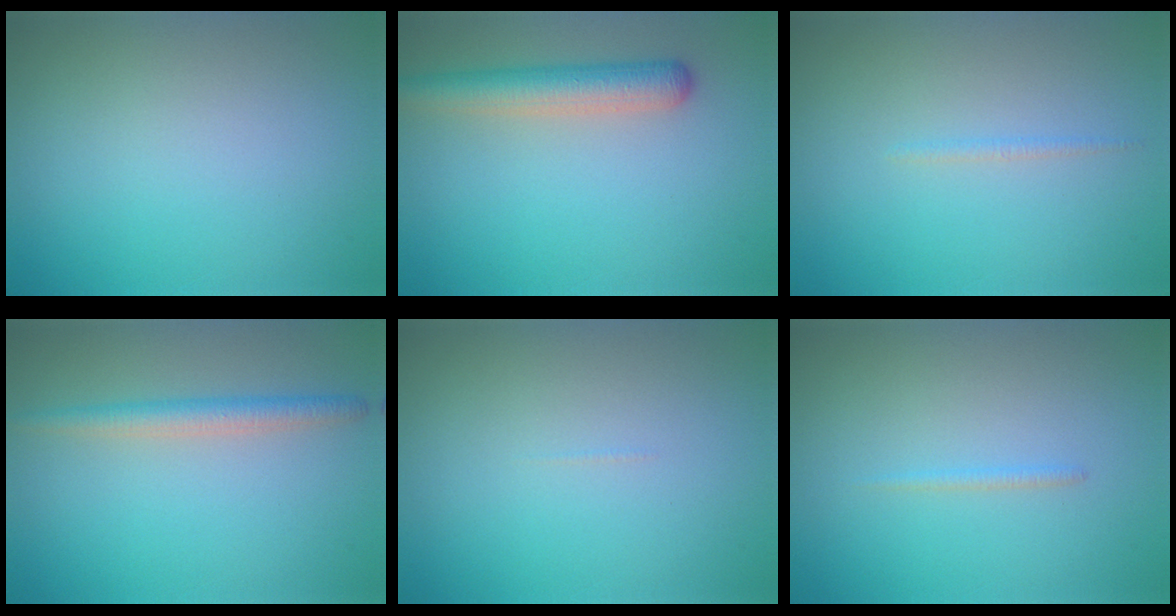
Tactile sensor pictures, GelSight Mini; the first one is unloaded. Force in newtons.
{"total": 3.9, "press": 3.8, "slide": 0.2}
{"total": 0.6, "press": 0.6, "slide": 0.1}
{"total": 2.3, "press": 2.3, "slide": 0.1}
{"total": 0.0}
{"total": 0.6, "press": 0.6, "slide": 0.0}